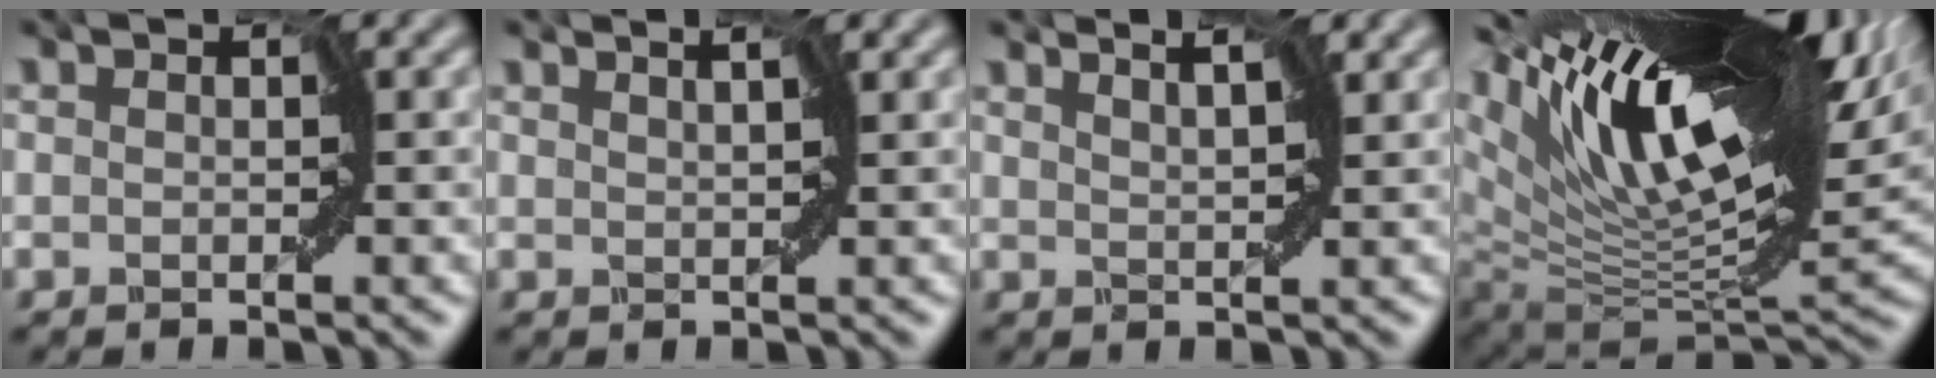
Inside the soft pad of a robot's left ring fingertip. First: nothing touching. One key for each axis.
{"total": 1.7, "fx": 1.6, "fy": -0.1, "fz": 0.7, "tx": -0.002, "ty": -0.001, "tz": 0.010}
{"total": 3.3, "fx": 2.8, "fy": 0.7, "fz": 1.6, "tx": -0.015, "ty": 0.013, "tz": 0.013}
{"total": 17.7, "fx": 7.9, "fy": 5.5, "fz": 14.8, "tx": -0.245, "ty": 0.030, "tz": 0.131}